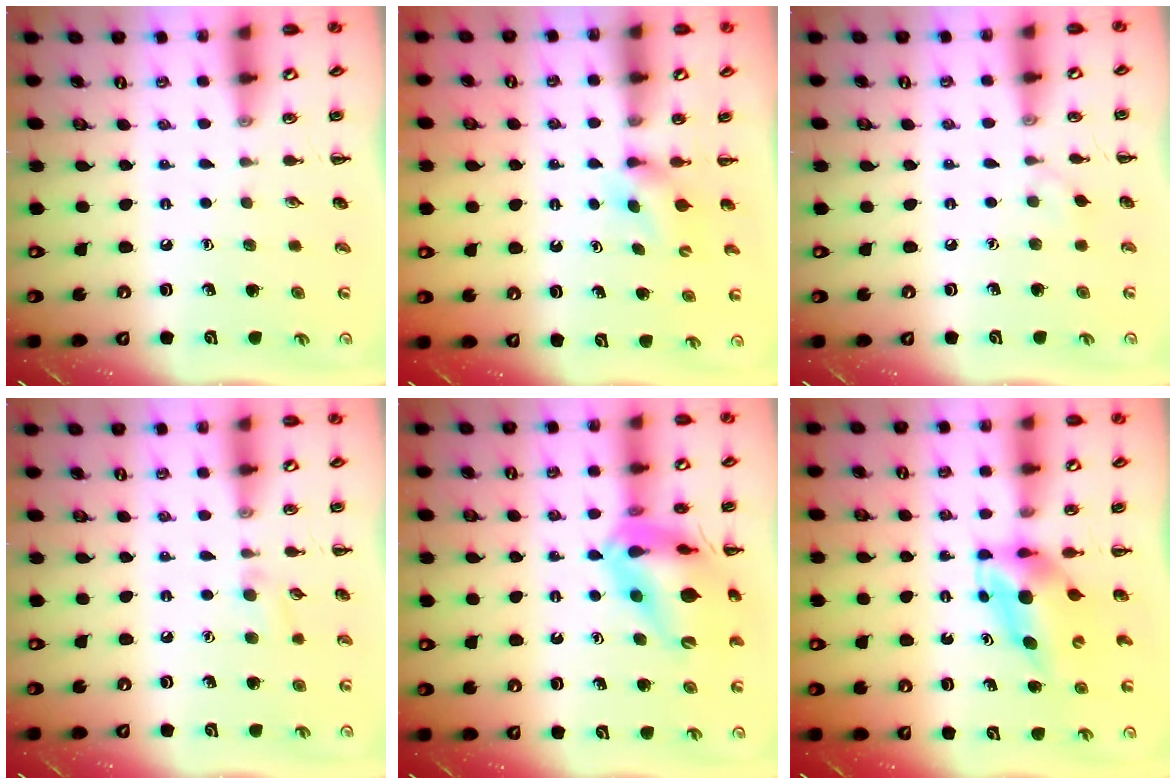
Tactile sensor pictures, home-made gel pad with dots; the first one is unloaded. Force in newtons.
{"total": 3.5, "press": 3.4, "slide": 1.0}
{"total": 3.0, "press": 2.8, "slide": 1.2}
{"total": 6.2, "press": 5.9, "slide": 2.0}
{"total": 16.8, "press": 16.5, "slide": 3.5}
{"total": 5.1, "press": 5.0, "slide": 1.0}